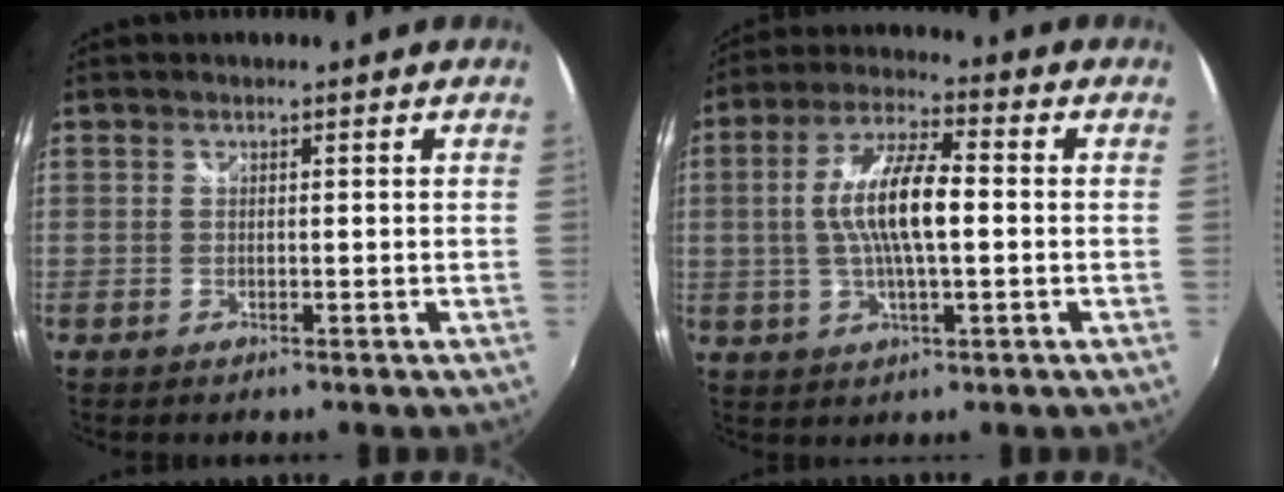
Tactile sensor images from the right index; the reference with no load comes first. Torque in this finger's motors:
{"motor_torque": [1.36, 0.02, 0.91, 0.21]}